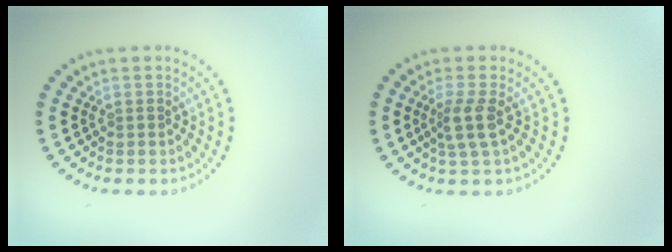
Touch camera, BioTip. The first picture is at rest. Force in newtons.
{"total": 2.4, "press": 2.0, "slide": 1.4}